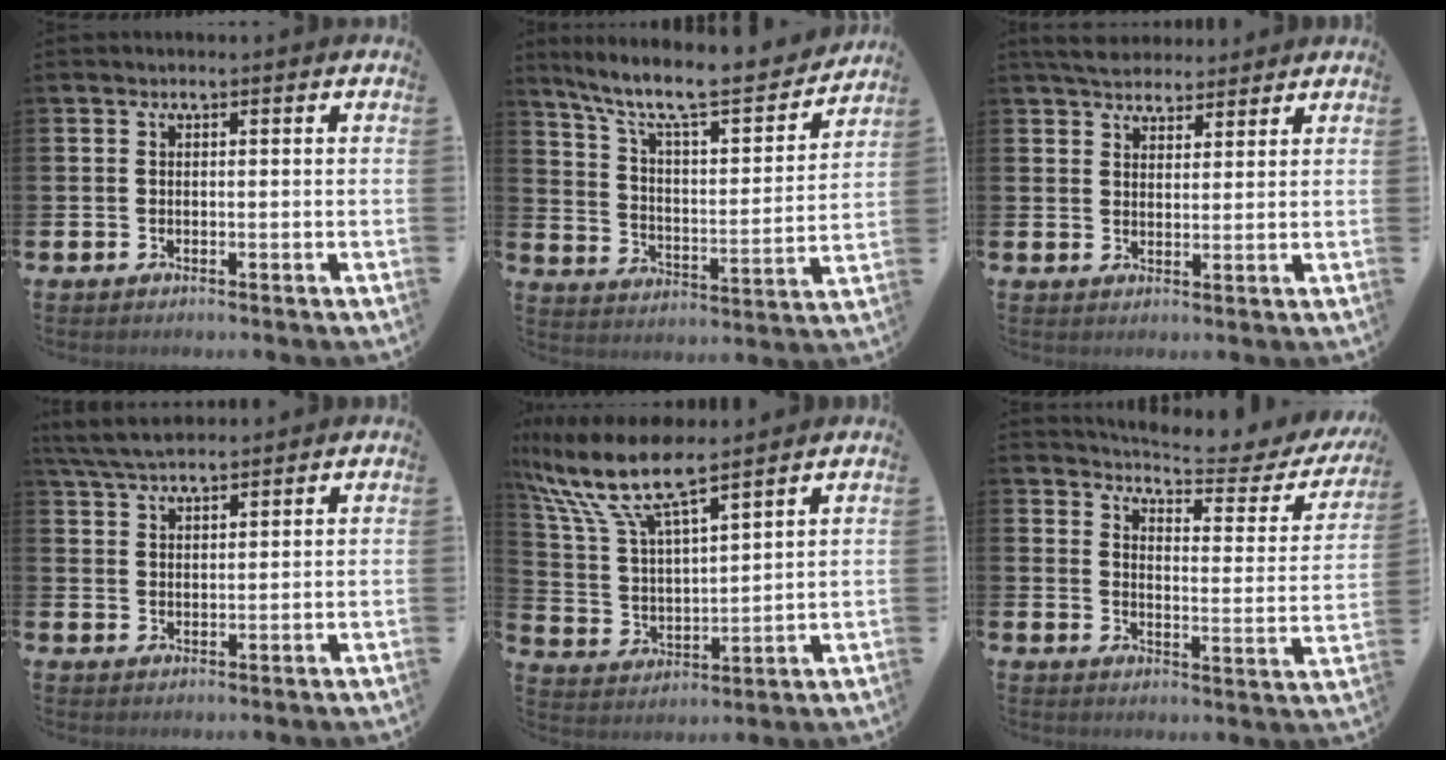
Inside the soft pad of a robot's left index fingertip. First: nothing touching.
{"total": 10.3, "force": [8.8, 1.8, 5.0], "torque": [-0.129, -0.061, 0.147]}
{"total": 4.9, "force": [4.7, 1.3, 0.6], "torque": [-0.025, -0.017, 0.087]}
{"total": 5.2, "force": [4.8, 0.9, 1.5], "torque": [-0.050, -0.014, 0.091]}
{"total": 11.0, "force": [9.2, 2.3, 5.6], "torque": [-0.151, -0.044, 0.160]}
{"total": 5.8, "force": [5.4, 0.5, 2.1], "torque": [-0.053, -0.045, 0.087]}